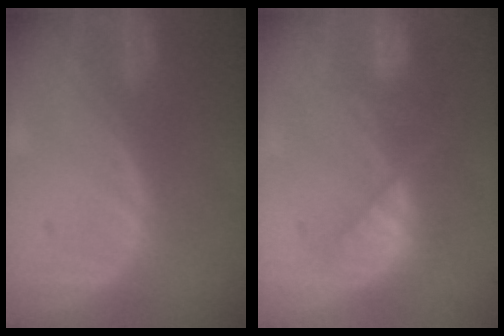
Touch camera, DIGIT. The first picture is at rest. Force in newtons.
{"total": 7.5, "press": 7.2, "slide": 2.0}